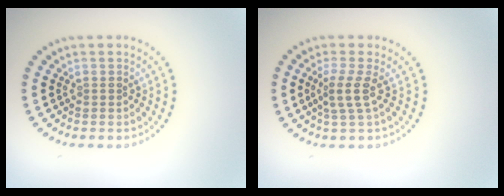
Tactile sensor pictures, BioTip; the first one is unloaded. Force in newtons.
{"total": 2.3, "press": 1.6, "slide": 1.6}